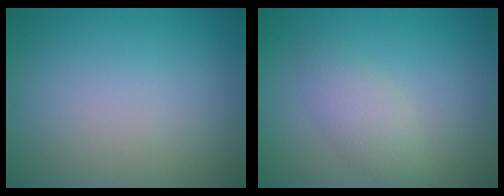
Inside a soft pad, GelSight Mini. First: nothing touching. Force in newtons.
{"total": 2.5, "press": 2.5, "slide": 0.0}